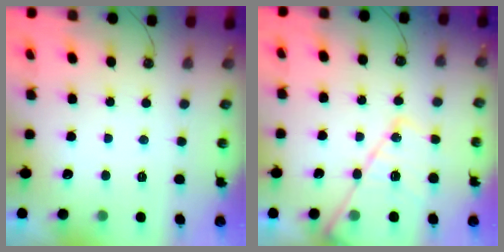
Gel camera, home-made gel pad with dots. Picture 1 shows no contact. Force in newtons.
{"total": 16.2, "press": 16.2, "slide": 1.2}